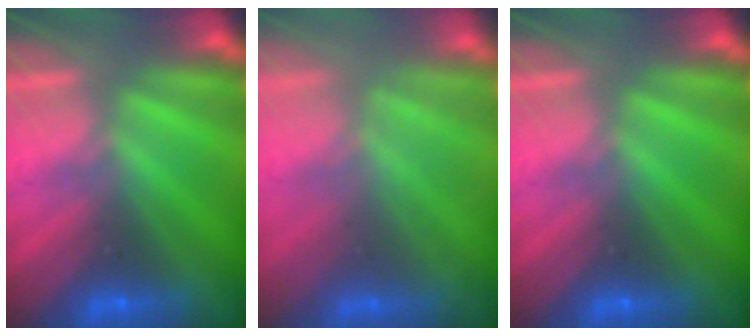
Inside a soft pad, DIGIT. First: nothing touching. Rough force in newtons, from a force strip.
{"total": 1.8}
{"total": 0.0}